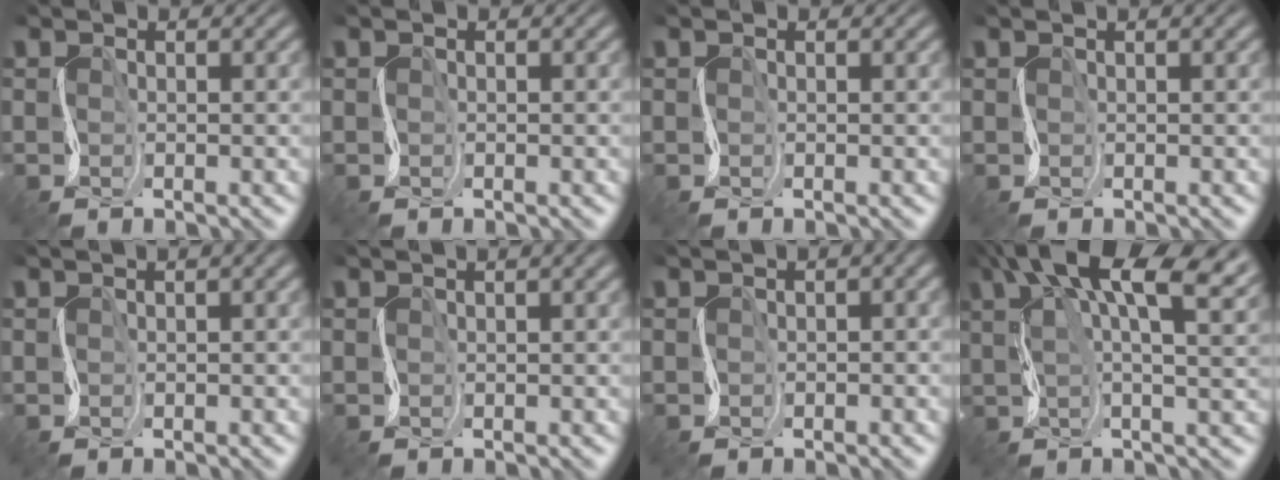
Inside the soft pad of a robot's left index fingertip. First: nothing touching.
{"total": 0.0}
{"total": 0.0}
{"total": 2.5, "force": [1.4, 0.9, 1.9], "torque": [-0.032, 0.014, 0.013]}
{"total": 3.9, "force": [1.5, 1.8, 3.1], "torque": [-0.051, 0.020, 0.018]}
{"total": 4.8, "force": [2.2, 2.2, 3.7], "torque": [-0.053, 0.026, 0.021]}
{"total": 4.1, "force": [1.1, 2.2, 3.3], "torque": [-0.050, 0.015, 0.009]}
{"total": 12.4, "force": [6.8, 4.0, 9.6], "torque": [-0.162, 0.030, 0.100]}